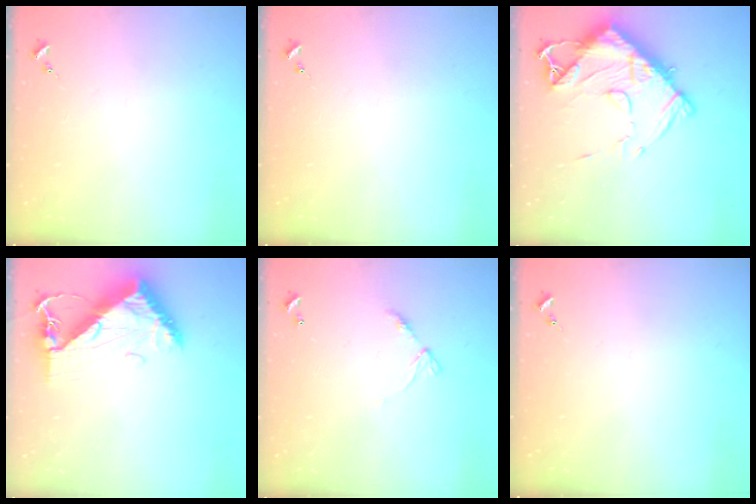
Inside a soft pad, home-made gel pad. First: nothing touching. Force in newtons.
{"total": 0.0}
{"total": 14.4, "press": 14.3, "slide": 1.4}
{"total": 9.5, "press": 9.4, "slide": 1.0}
{"total": 6.1, "press": 6.0, "slide": 0.6}
{"total": 0.0}